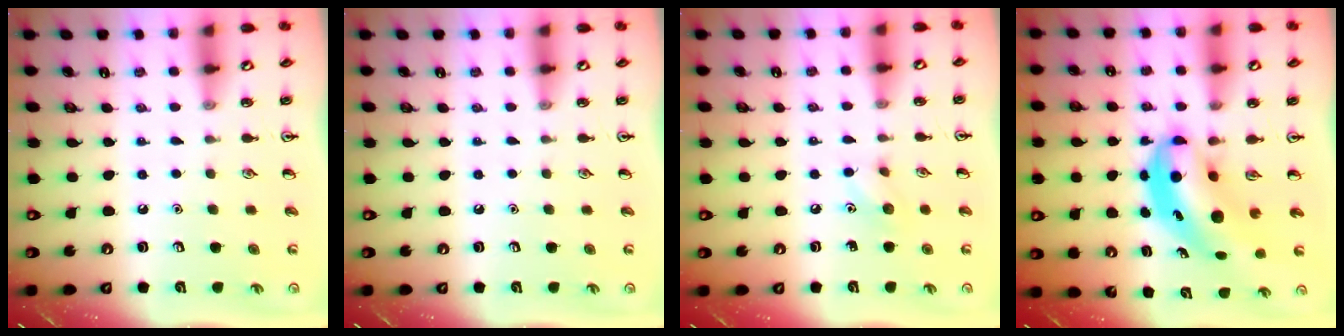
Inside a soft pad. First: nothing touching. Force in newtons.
{"total": 0.0}
{"total": 5.5, "press": 5.3, "slide": 1.2}
{"total": 7.0, "press": 6.7, "slide": 2.1}